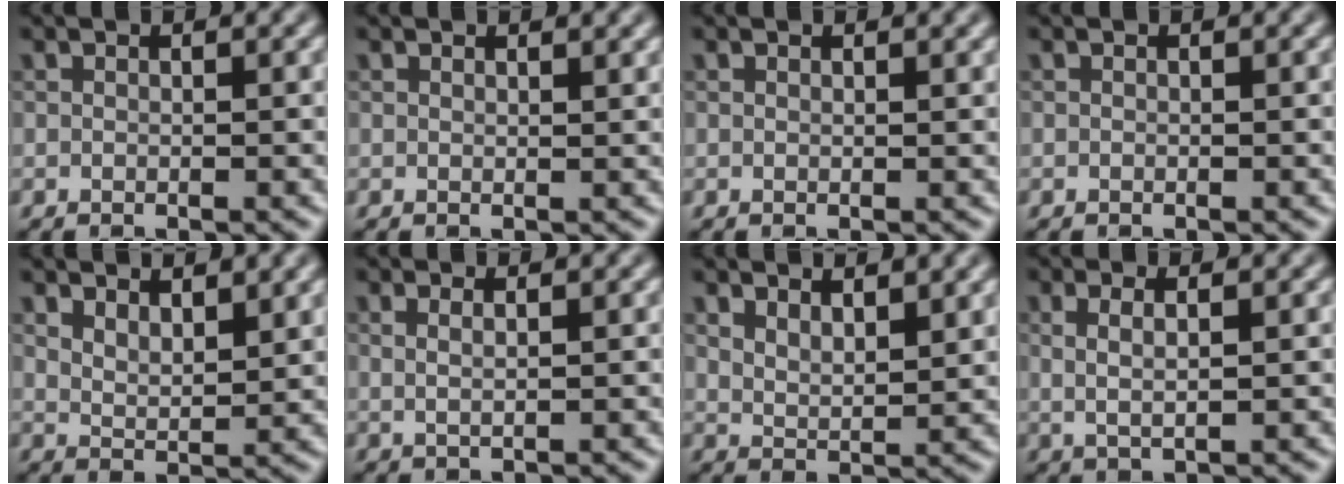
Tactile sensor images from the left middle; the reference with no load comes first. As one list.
[{"total": 1.1, "force": [1.0, 0.2, 0.4], "torque": [-0.007, 0.000, 0.015]}, {"total": 0.8, "force": [0.7, 0.1, 0.2], "torque": [-0.003, 0.001, 0.012]}, {"total": 0.0}, {"total": 3.4, "force": [2.7, 1.2, 1.7], "torque": [-0.031, -0.003, 0.052]}, {"total": 1.6, "force": [0.8, 0.7, 1.2], "torque": [-0.014, -0.002, 0.005]}, {"total": 3.2, "force": [2.5, 1.1, 1.7], "torque": [-0.032, -0.002, 0.049]}, {"total": 2.2, "force": [0.7, 0.7, 1.9], "torque": [-0.031, -0.002, 0.014]}]